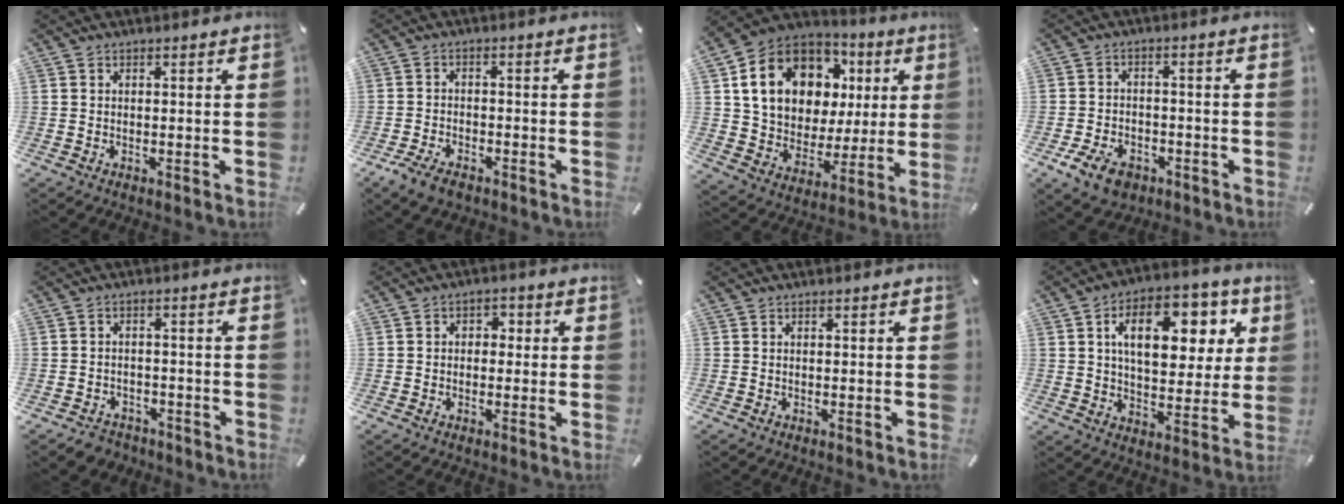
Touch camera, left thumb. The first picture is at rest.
{"total": 4.5, "force": [-3.1, 2.4, 2.2], "torque": [-0.054, 0.014, -0.063]}
{"total": 16.8, "force": [6.1, 13.1, 8.6], "torque": [-0.157, -0.030, 0.119]}
{"total": 7.0, "force": [-3.9, 4.7, 3.4], "torque": [-0.075, 0.018, -0.072]}
{"total": 3.7, "force": [-2.7, 2.3, 0.7], "torque": [-0.015, 0.015, -0.056]}
{"total": 3.1, "force": [-1.3, 2.5, 1.2], "torque": [-0.012, 0.012, -0.031]}
{"total": 0.0}
{"total": 17.4, "force": [6.1, 10.4, 12.5], "torque": [-0.178, -0.011, 0.097]}